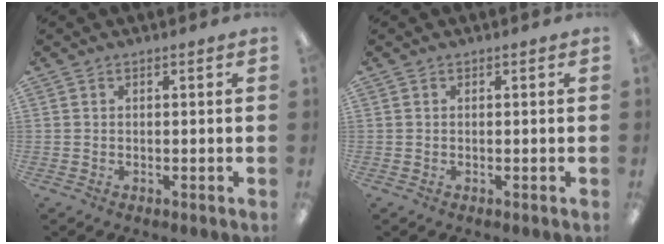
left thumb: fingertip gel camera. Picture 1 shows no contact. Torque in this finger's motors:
{"motor_torque": [0.00, 0.01, 0.03, -0.03, 0.00]}